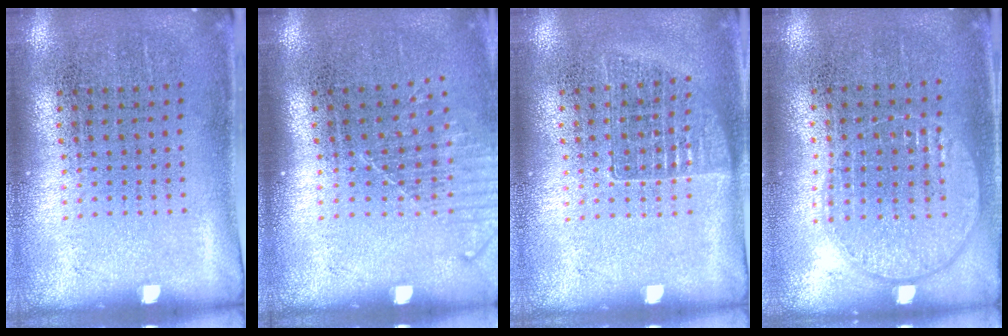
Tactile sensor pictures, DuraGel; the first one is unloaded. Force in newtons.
{"total": 1.3, "press": 1.0, "slide": 0.8}
{"total": 1.0, "press": 0.9, "slide": 0.3}
{"total": 0.9, "press": 0.9, "slide": 0.3}